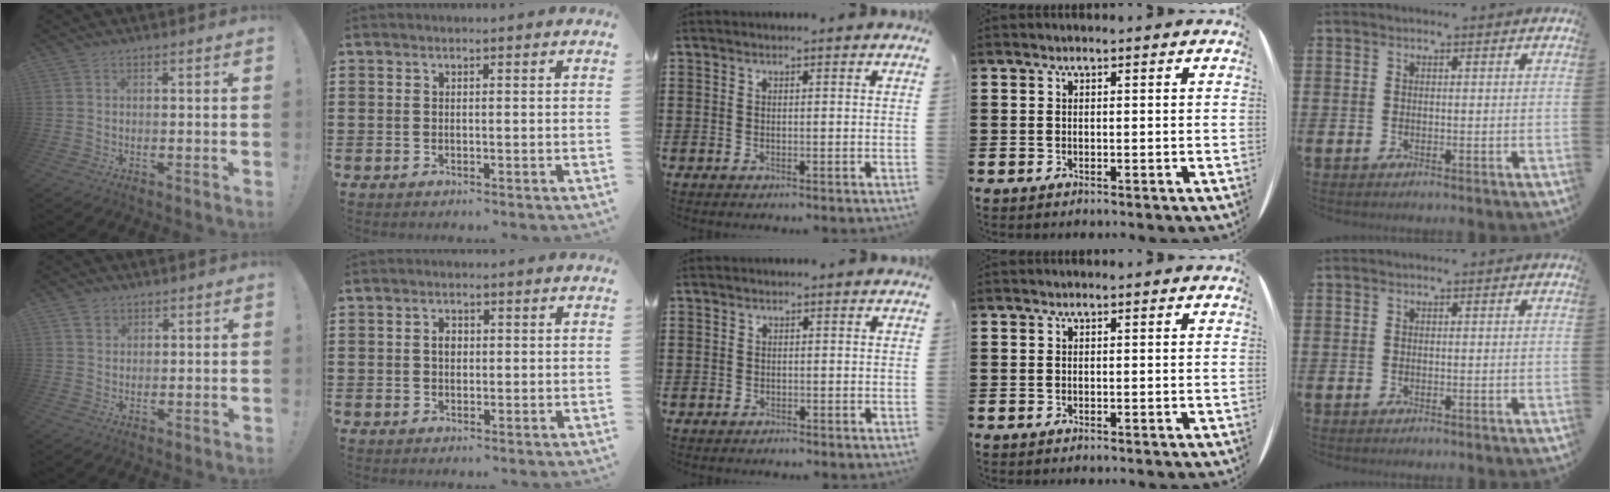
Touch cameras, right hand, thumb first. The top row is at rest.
{"thumb": {"total": 2.8, "force": [1.9, 1.9, 0.7], "torque": [-0.006, -0.007, 0.034]}, "index": {"total": 2.0, "force": [0.2, 1.4, 1.5], "torque": [-0.030, 0.008, 0.002]}, "middle": {"total": 0.9, "force": [-0.8, 0.4, -0.1], "torque": [0.001, 0.004, -0.019]}}